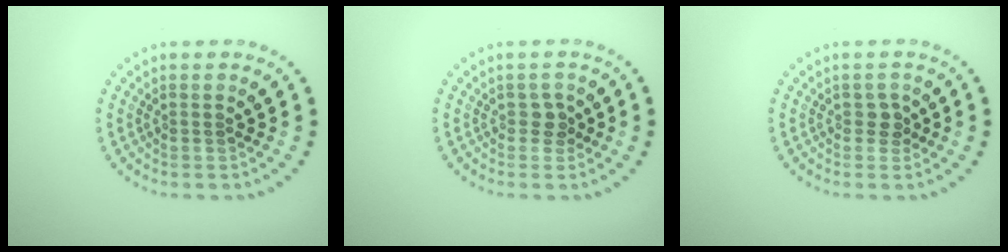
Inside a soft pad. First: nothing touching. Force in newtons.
{"total": 1.2, "press": 1.0, "slide": 0.6}
{"total": 1.1, "press": 1.0, "slide": 0.5}